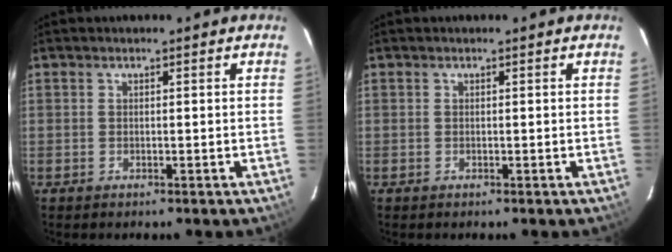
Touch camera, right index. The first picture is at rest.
{"total": 0.0}